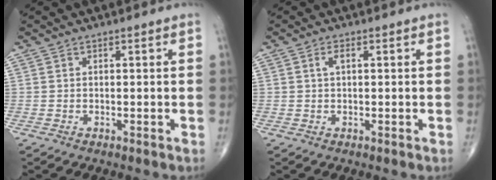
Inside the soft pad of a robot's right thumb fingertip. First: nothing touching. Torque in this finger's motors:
{"motor_torque": [0.63, 0.54, 0.31, 0.12, 0.00]}